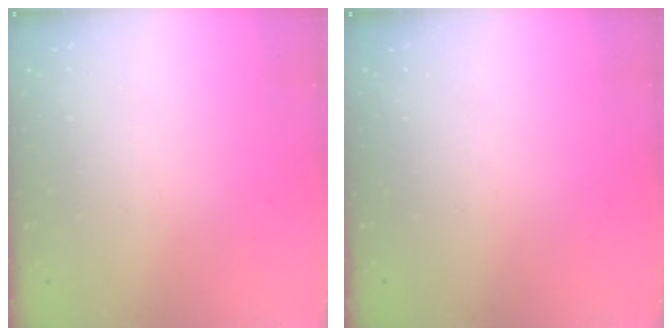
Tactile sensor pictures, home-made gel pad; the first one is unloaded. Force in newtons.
{"total": 0.0}